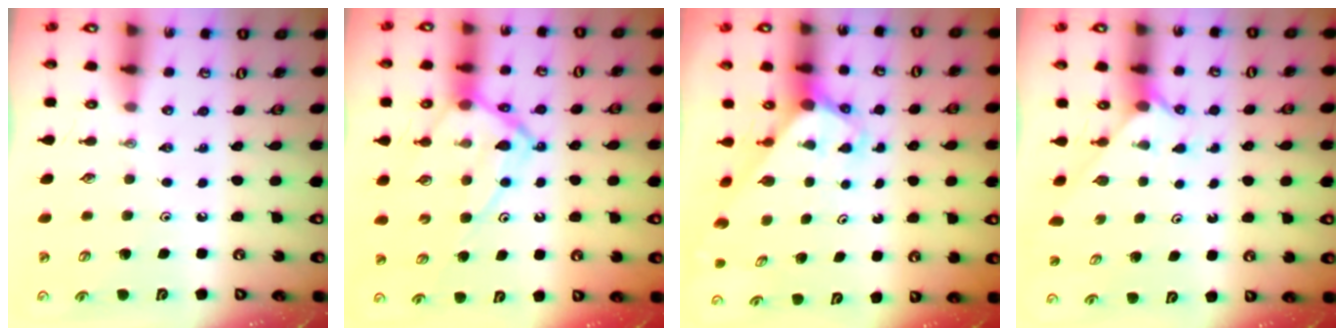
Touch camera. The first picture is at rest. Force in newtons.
{"total": 14.8, "press": 14.8, "slide": 1.2}
{"total": 3.2, "press": 3.2, "slide": 0.2}
{"total": 2.1, "press": 2.1, "slide": 0.3}